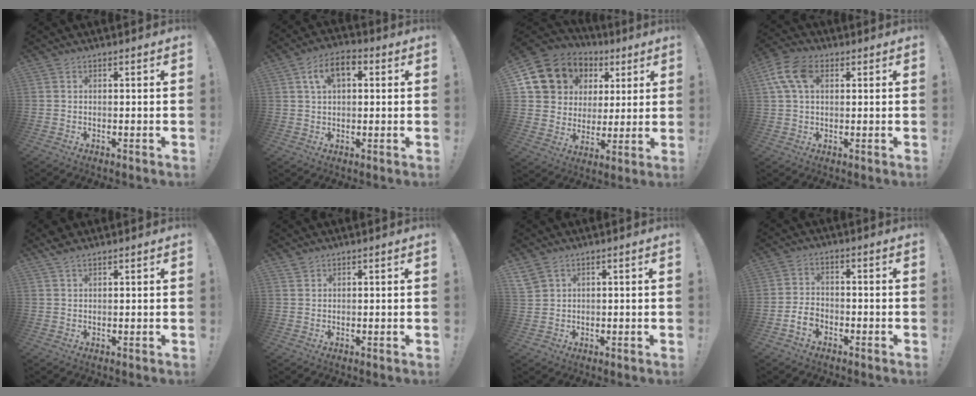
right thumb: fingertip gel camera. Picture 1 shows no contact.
{"total": 8.5, "force": [2.9, 5.0, 6.2], "torque": [-0.104, 0.012, 0.053]}
{"total": 12.4, "force": [6.2, 10.2, 3.3], "torque": [-0.056, -0.035, 0.137]}
{"total": 10.8, "force": [3.4, 6.8, 7.7], "torque": [-0.154, 0.007, 0.069]}
{"total": 2.9, "force": [2.2, 1.0, 1.5], "torque": [-0.025, -0.009, 0.041]}
{"total": 1.3, "force": [1.2, 0.6, 0.1], "torque": [0.001, -0.003, 0.023]}
{"total": 4.4, "force": [2.6, 3.3, 1.3], "torque": [-0.022, -0.007, 0.053]}
{"total": 5.2, "force": [-2.9, 3.4, 2.7], "torque": [-0.047, 0.009, -0.053]}